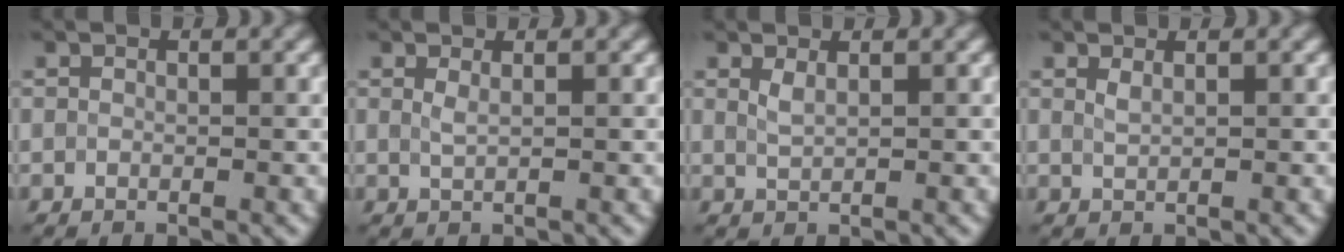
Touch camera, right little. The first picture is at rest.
{"total": 0.8, "force": [0.5, 0.0, 0.7], "torque": [-0.019, 0.004, 0.011]}
{"total": 1.1, "force": [0.7, 0.1, 0.8], "torque": [-0.024, 0.003, 0.018]}
{"total": 0.8, "force": [0.6, 0.0, 0.5], "torque": [-0.017, 0.003, 0.014]}